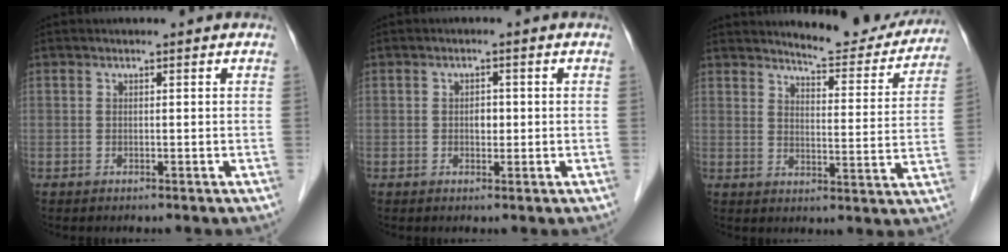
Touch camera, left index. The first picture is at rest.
{"total": 1.6, "force": [-0.7, 1.1, 1.1], "torque": [-0.016, -0.003, -0.009]}
{"total": 11.9, "force": [11.4, 2.0, 2.9], "torque": [-0.027, -0.038, 0.134]}